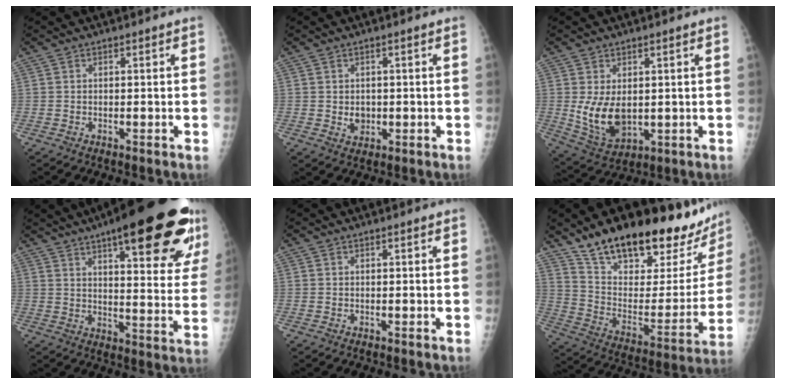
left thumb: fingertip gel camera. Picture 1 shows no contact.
{"total": 2.7, "force": [-0.1, 2.3, 1.5], "torque": [-0.012, 0.000, 0.005]}
{"total": 9.0, "force": [0.4, 5.7, 7.0], "torque": [-0.113, -0.021, 0.026]}
{"total": 28.7, "force": [17.1, 7.2, 21.8], "torque": [-0.246, -0.037, 0.229]}
{"total": 0.0}
{"total": 30.9, "force": [22.4, 11.2, 18.2], "torque": [-0.245, -0.076, 0.340]}